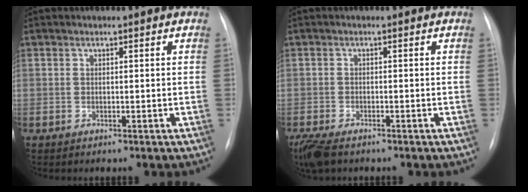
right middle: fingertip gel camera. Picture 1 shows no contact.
{"total": 5.8, "force": [-4.2, 2.3, 3.3], "torque": [-0.067, -0.014, -0.073]}